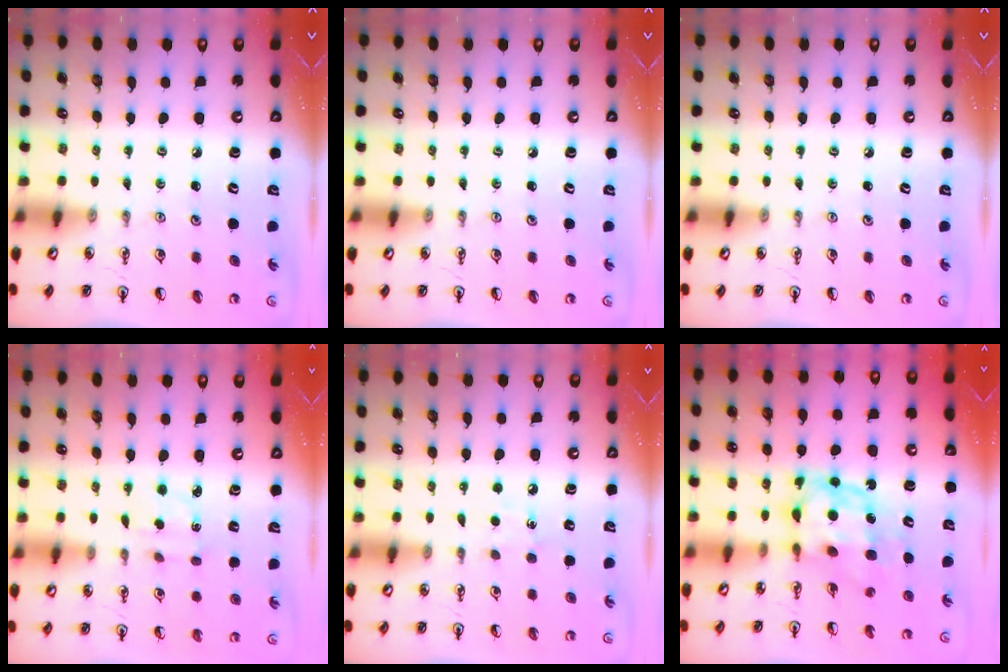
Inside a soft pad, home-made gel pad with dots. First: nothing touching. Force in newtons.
{"total": 0.0}
{"total": 0.0}
{"total": 2.7, "press": 2.6, "slide": 0.5}
{"total": 5.6, "press": 5.5, "slide": 0.7}
{"total": 6.8, "press": 6.7, "slide": 0.7}